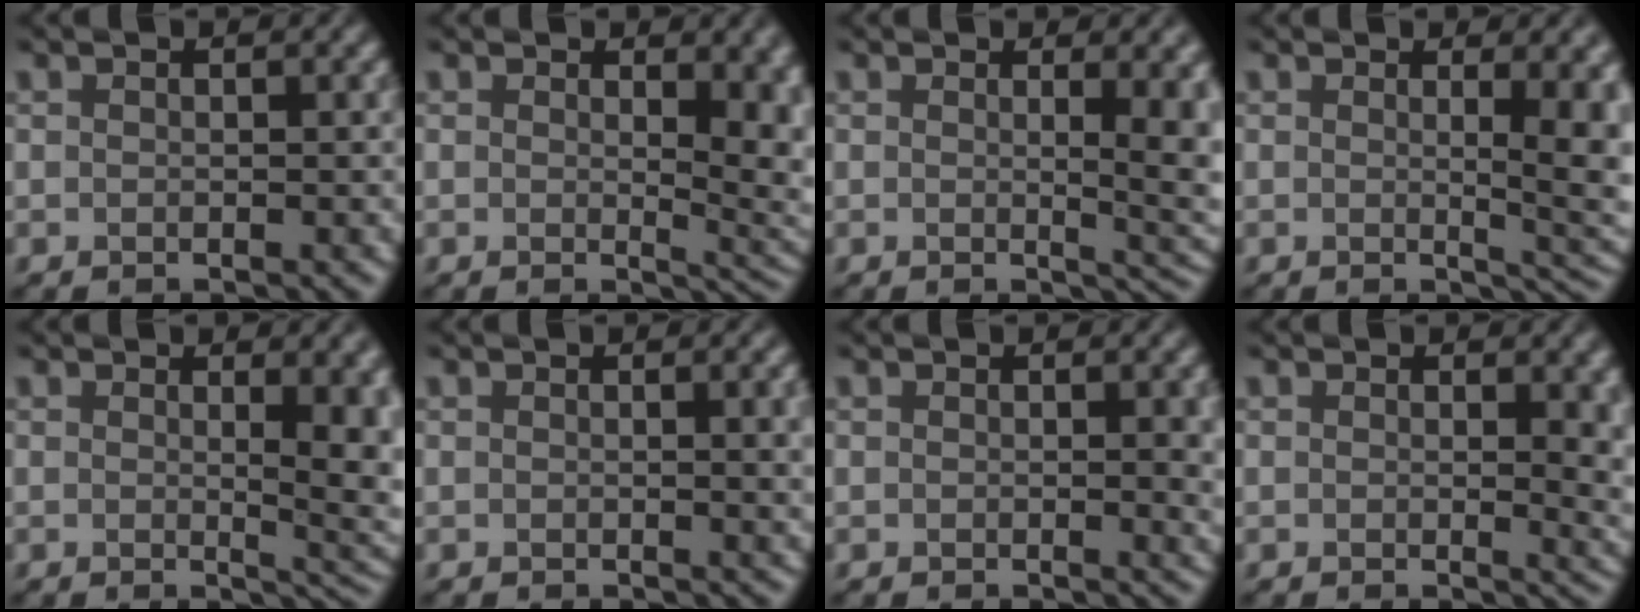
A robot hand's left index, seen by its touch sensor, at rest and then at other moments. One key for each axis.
{"total": 7.3, "fx": 1.0, "fy": 3.5, "fz": 6.3, "tx": -0.041, "ty": -0.012, "tz": 0.021}
{"total": 6.8, "fx": 0.8, "fy": 2.8, "fz": 6.1, "tx": -0.037, "ty": -0.001, "tz": 0.012}
{"total": 7.0, "fx": 0.8, "fy": 2.6, "fz": 6.5, "tx": -0.044, "ty": 0.000, "tz": 0.011}
{"total": 6.9, "fx": 0.9, "fy": 2.6, "fz": 6.4, "tx": -0.050, "ty": -0.006, "tz": 0.019}
{"total": 3.0, "fx": 0.4, "fy": 0.9, "fz": 2.8, "tx": -0.025, "ty": 0.004, "tz": 0.003}
{"total": 2.3, "fx": 0.2, "fy": 0.6, "fz": 2.2, "tx": -0.021, "ty": -0.001, "tz": 0.000}
{"total": 3.9, "fx": 0.6, "fy": 1.4, "fz": 3.6, "tx": -0.031, "ty": -0.008, "tz": 0.011}